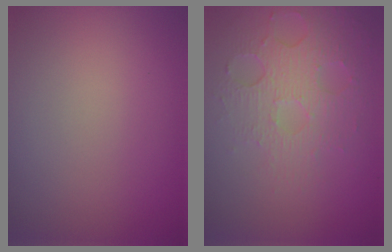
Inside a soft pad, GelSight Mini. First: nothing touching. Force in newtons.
{"total": 5.2, "press": 3.4, "slide": 3.9}